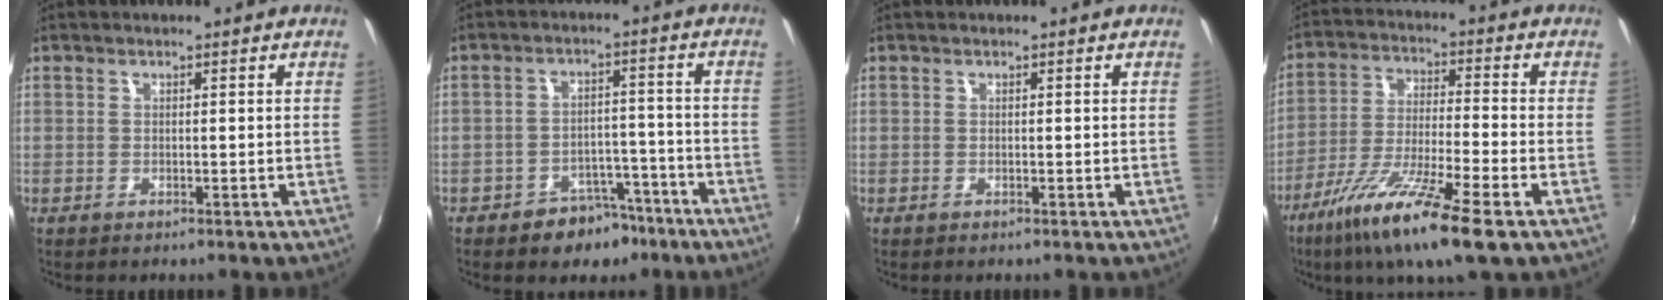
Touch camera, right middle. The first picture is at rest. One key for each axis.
{"total": 7.5, "fx": -5.4, "fy": 4.7, "fz": 2.3, "tx": -0.048, "ty": 0.023, "tz": -0.064}
{"total": 0.0}
{"total": 15.2, "fx": -8.9, "fy": 1.7, "fz": 12.2, "tx": -0.244, "ty": -0.038, "tz": -0.167}